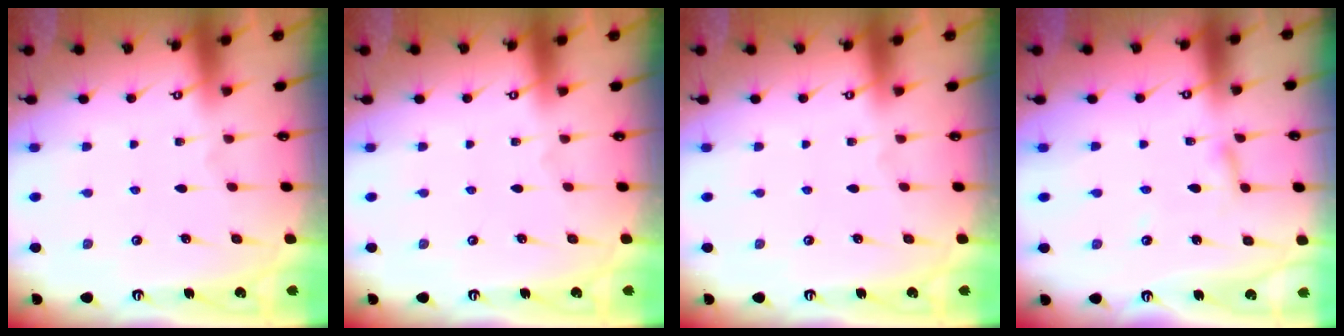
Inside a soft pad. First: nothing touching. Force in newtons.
{"total": 0.0}
{"total": 0.0}
{"total": 2.4, "press": 2.4, "slide": 0.2}